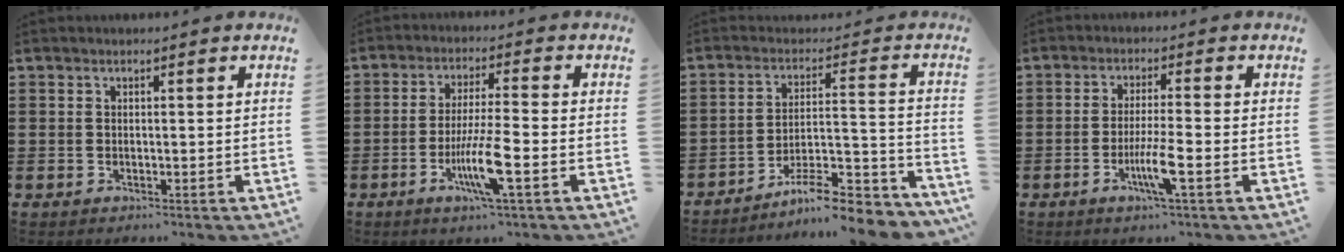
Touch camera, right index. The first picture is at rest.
{"total": 8.3, "force": [-3.2, 0.6, 7.6], "torque": [-0.148, -0.017, -0.060]}
{"total": 8.7, "force": [-7.2, 1.7, 4.6], "torque": [-0.064, 0.019, -0.128]}
{"total": 6.0, "force": [-2.3, 0.1, 5.6], "torque": [-0.105, -0.017, -0.042]}